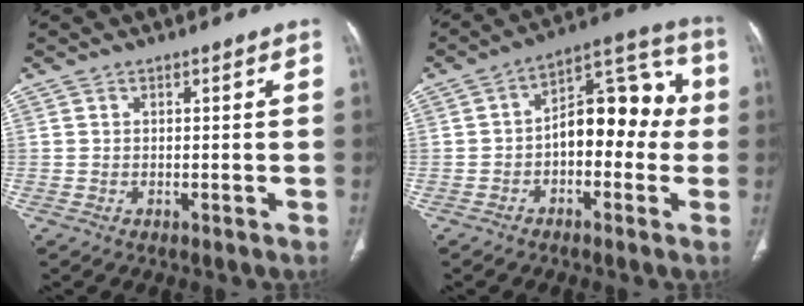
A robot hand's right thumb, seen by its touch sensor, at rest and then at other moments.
{"total": 14.2, "force": [-0.8, 8.3, 11.4], "torque": [-0.119, 0.052, -0.025]}